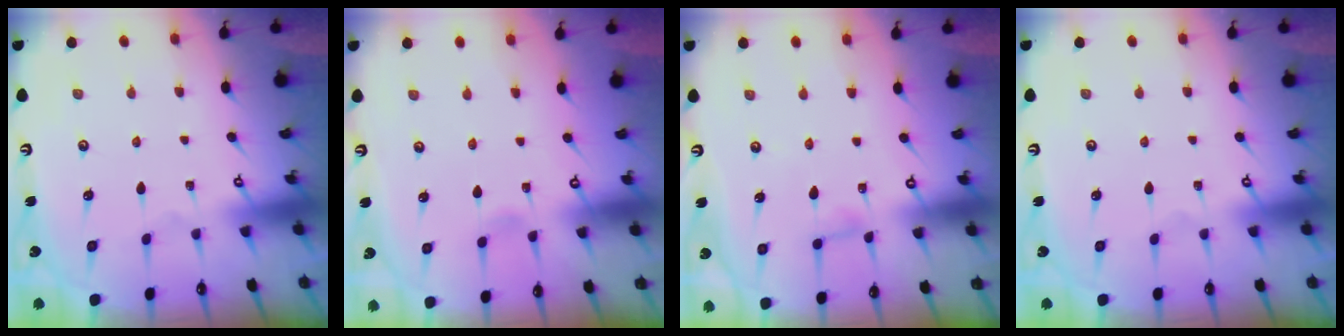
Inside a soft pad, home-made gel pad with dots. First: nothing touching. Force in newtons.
{"total": 2.0, "press": 2.0, "slide": 0.3}
{"total": 3.8, "press": 3.8, "slide": 0.3}
{"total": 0.0}